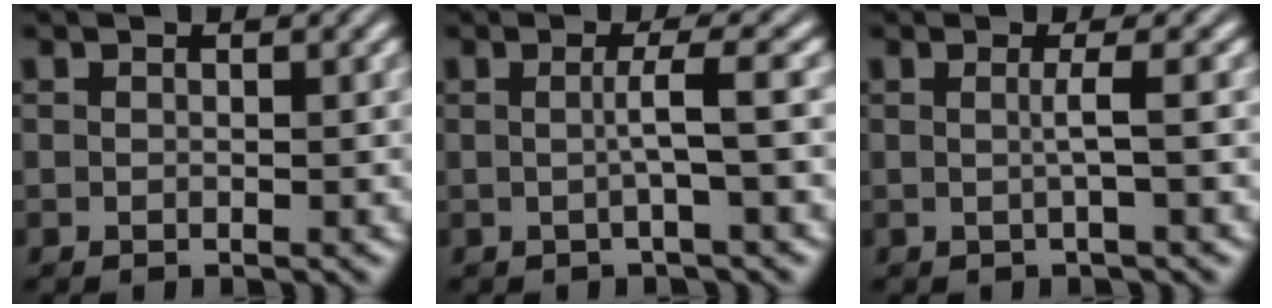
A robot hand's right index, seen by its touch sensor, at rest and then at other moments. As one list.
[{"total": 2.2, "force": [-0.5, -1.4, 1.6], "torque": [-0.020, 0.002, -0.006]}, {"total": 1.8, "force": [-0.3, -1.4, 1.1], "torque": [-0.016, 0.000, -0.003]}]